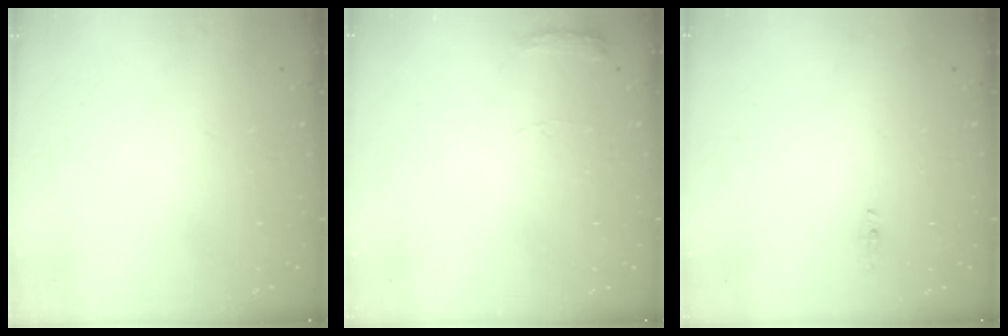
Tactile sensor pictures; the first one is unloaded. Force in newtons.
{"total": 5.6, "press": 5.6, "slide": 0.7}
{"total": 3.8, "press": 2.8, "slide": 2.6}